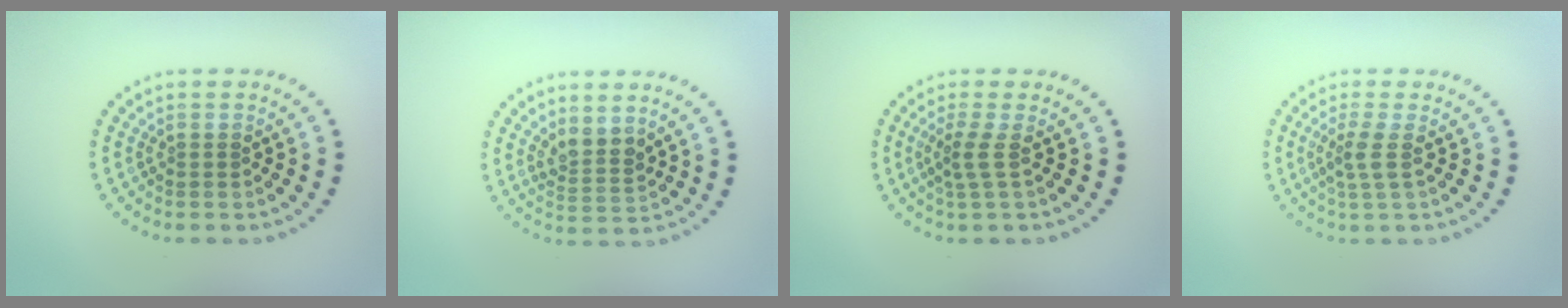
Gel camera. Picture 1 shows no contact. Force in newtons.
{"total": 2.1, "press": 1.8, "slide": 1.1}
{"total": 1.8, "press": 1.2, "slide": 1.4}
{"total": 2.0, "press": 1.5, "slide": 1.4}